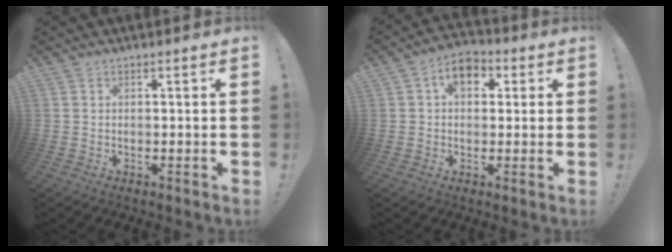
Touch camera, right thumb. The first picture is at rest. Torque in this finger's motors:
{"motor_torque": [0.65, 1.76, 0.39, -0.22, 0.01]}